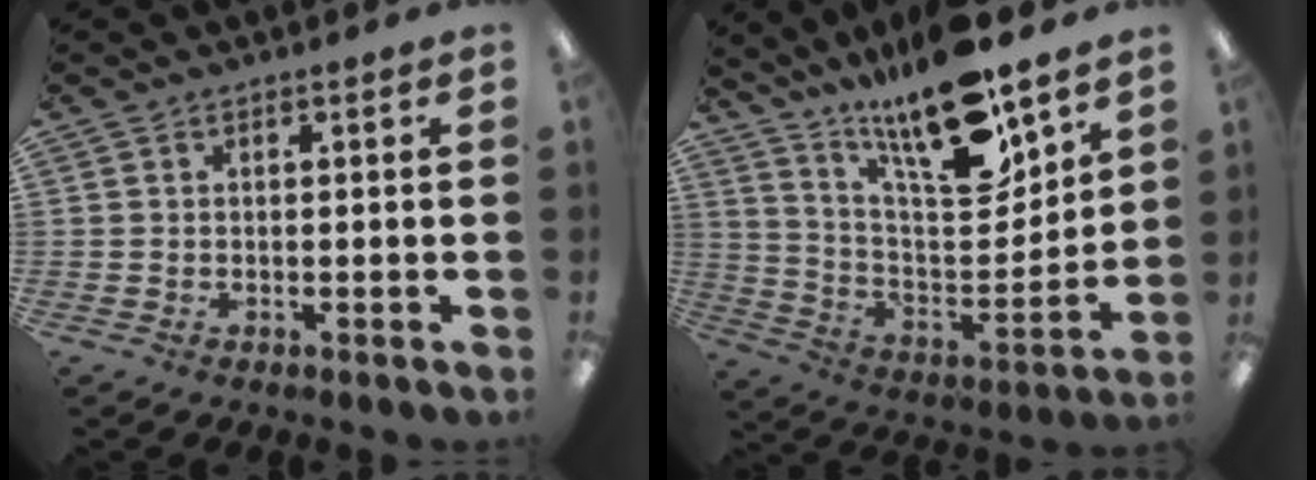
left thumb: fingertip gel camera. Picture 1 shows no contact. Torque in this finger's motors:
{"motor_torque": [0.55, 0.50, 1.39, -1.38, 0.22]}